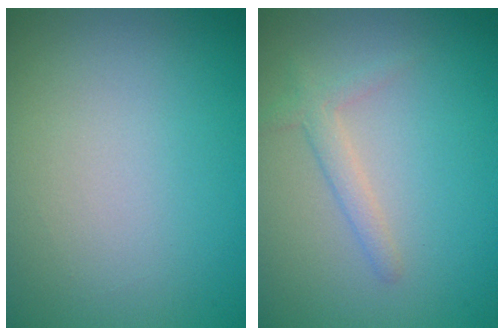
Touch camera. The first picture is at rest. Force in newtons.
{"total": 1.7, "press": 1.7, "slide": 0.1}